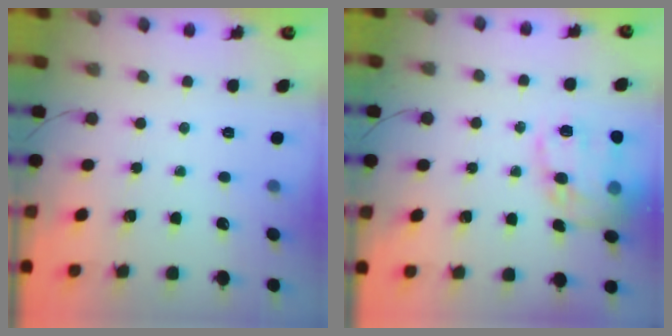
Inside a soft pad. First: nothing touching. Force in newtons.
{"total": 19.1, "press": 19.0, "slide": 1.9}